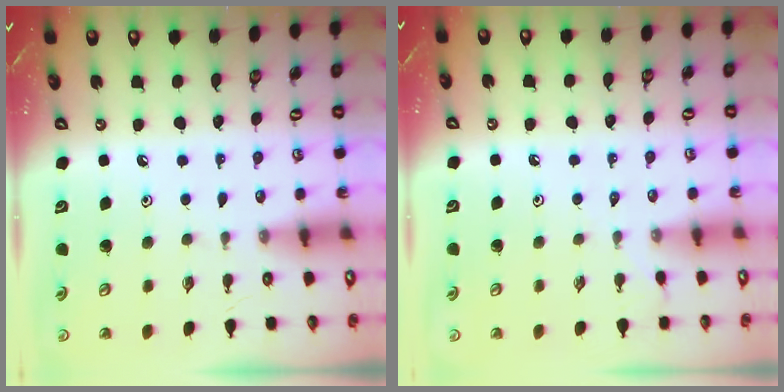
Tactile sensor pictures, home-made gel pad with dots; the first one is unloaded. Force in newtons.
{"total": 2.9, "press": 2.9, "slide": 0.5}